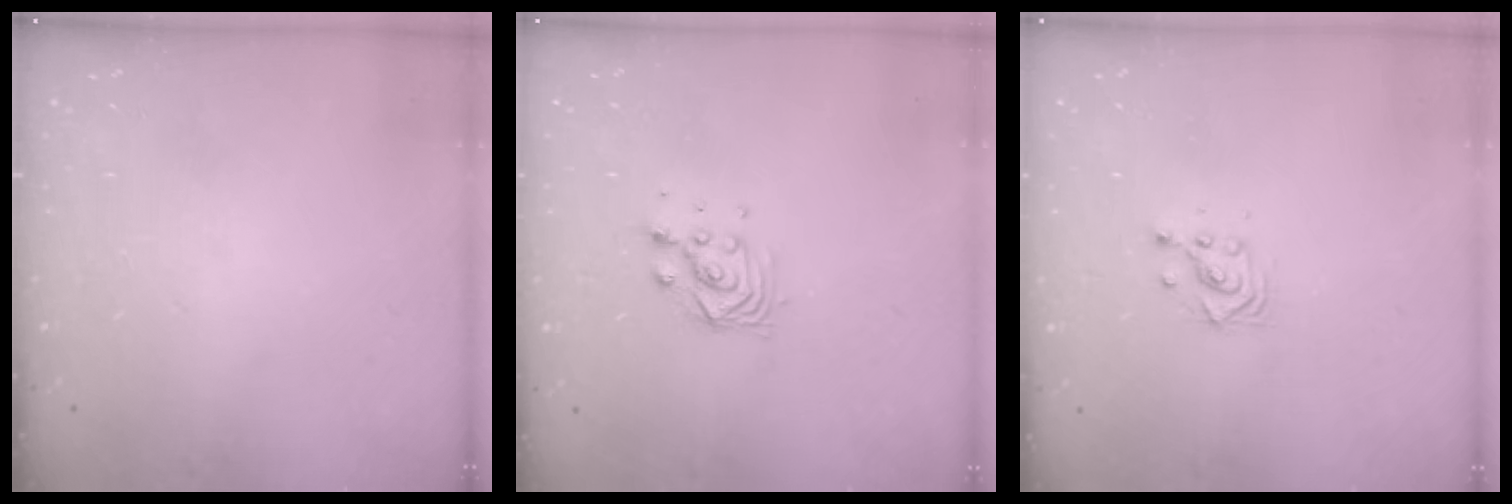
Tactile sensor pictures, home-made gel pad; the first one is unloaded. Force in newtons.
{"total": 3.9, "press": 3.8, "slide": 0.8}
{"total": 3.2, "press": 3.2, "slide": 0.2}